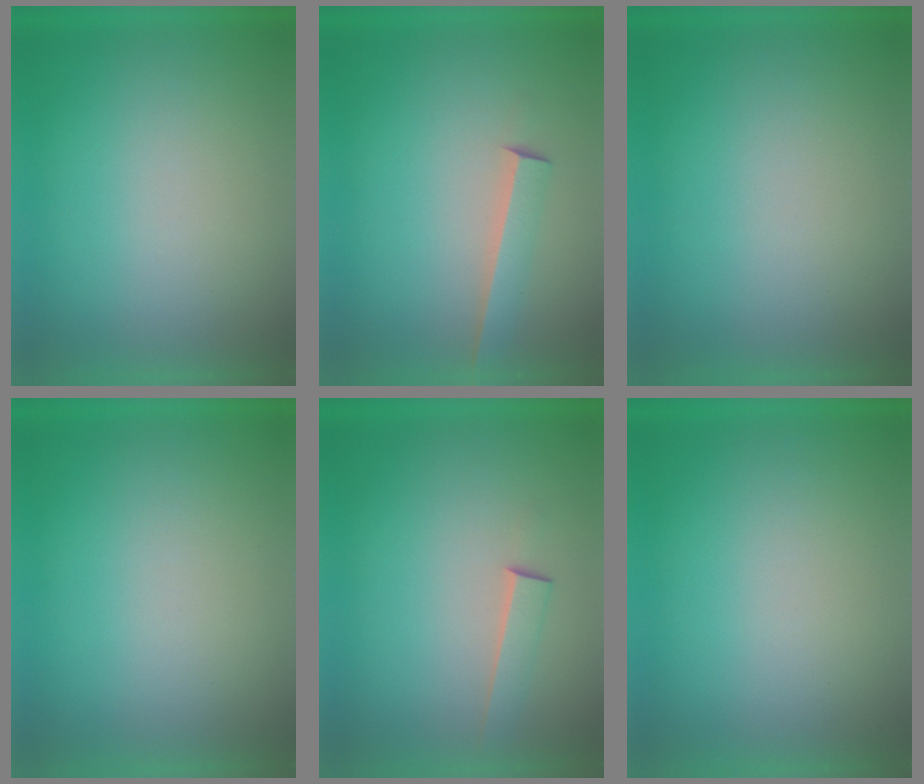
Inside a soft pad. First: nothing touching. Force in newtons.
{"total": 2.4}
{"total": 0.0}
{"total": 0.0}
{"total": 1.5}
{"total": 0.0}